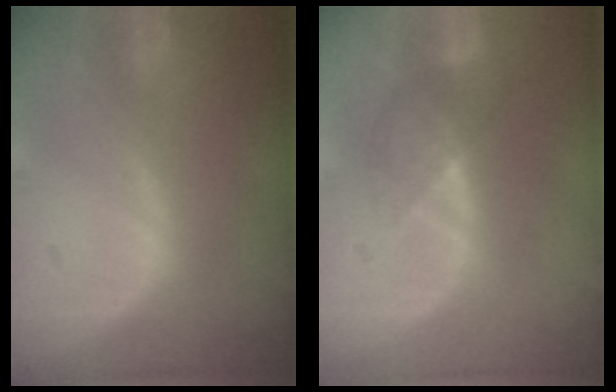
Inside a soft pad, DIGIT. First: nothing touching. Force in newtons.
{"total": 3.9, "press": 3.8, "slide": 1.1}